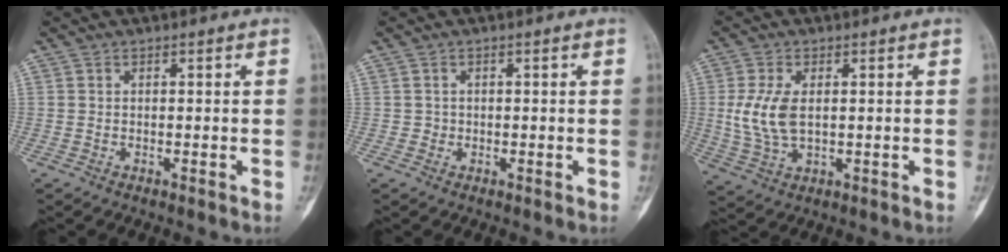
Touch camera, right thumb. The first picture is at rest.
{"total": 0.8, "force": [-0.1, 0.8, 0.0], "torque": [0.003, 0.004, -0.002]}
{"total": 8.1, "force": [0.8, 4.4, 6.7], "torque": [-0.149, -0.006, 0.023]}